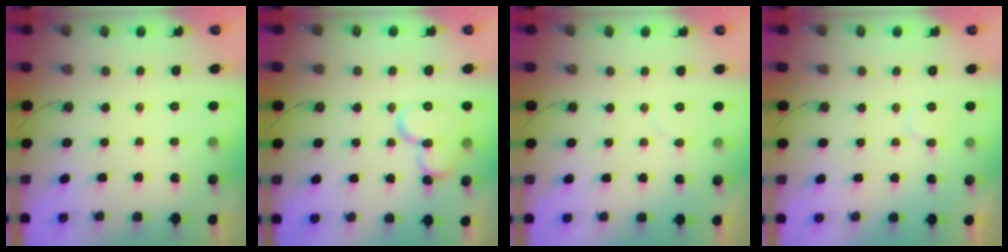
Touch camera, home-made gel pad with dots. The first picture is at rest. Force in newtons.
{"total": 12.7, "press": 12.6, "slide": 2.0}
{"total": 2.9, "press": 2.9, "slide": 0.2}
{"total": 5.6, "press": 5.6, "slide": 0.5}